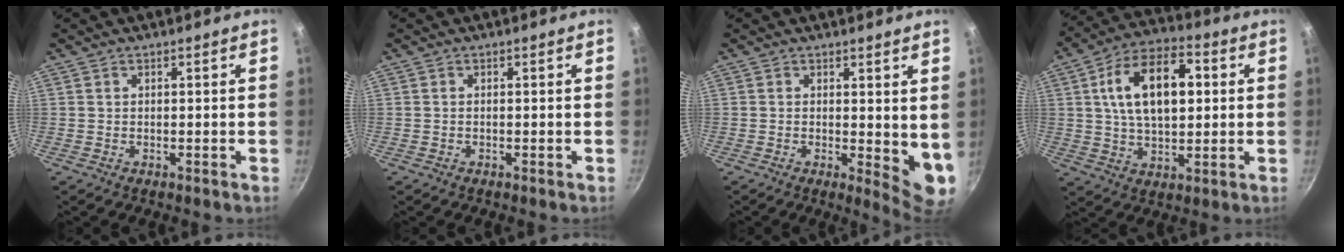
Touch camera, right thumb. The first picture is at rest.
{"total": 0.0}
{"total": 6.9, "force": [0.9, 2.8, 6.2], "torque": [-0.074, -0.025, 0.012]}
{"total": 16.6, "force": [3.1, 9.4, 13.3], "torque": [-0.200, 0.012, 0.045]}